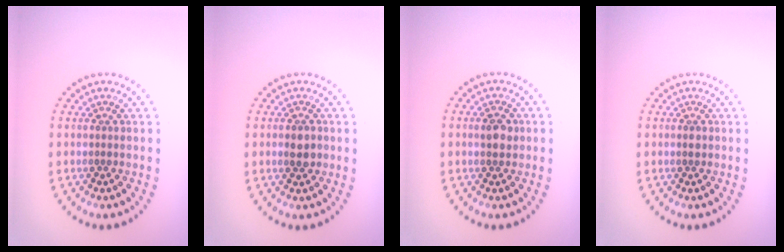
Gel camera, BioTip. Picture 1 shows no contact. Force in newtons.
{"total": 1.8, "press": 1.8, "slide": 0.2}
{"total": 2.0, "press": 2.0, "slide": 0.3}
{"total": 0.8, "press": 0.8, "slide": 0.1}